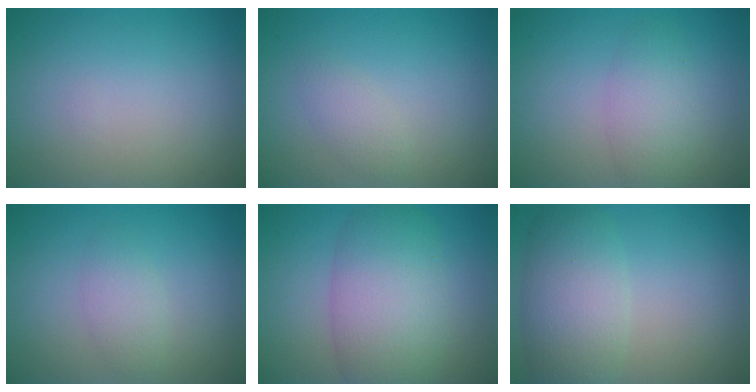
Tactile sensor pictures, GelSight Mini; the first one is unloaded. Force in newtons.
{"total": 1.5, "press": 1.5, "slide": 0.1}
{"total": 3.0, "press": 3.0, "slide": 0.1}
{"total": 1.9, "press": 1.9, "slide": 0.0}
{"total": 7.4, "press": 7.4, "slide": 0.2}
{"total": 5.6, "press": 5.6, "slide": 0.5}